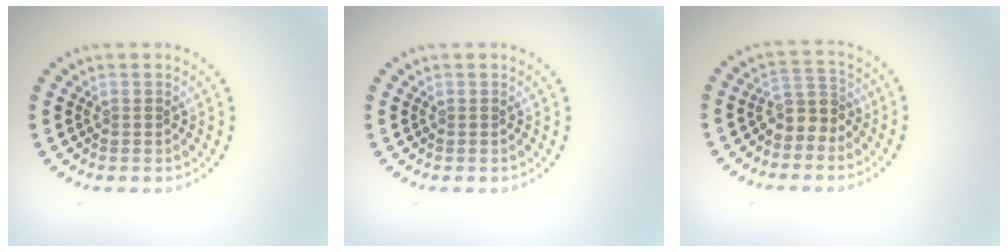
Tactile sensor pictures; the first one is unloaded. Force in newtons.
{"total": 0.0}
{"total": 2.6, "press": 2.1, "slide": 1.7}